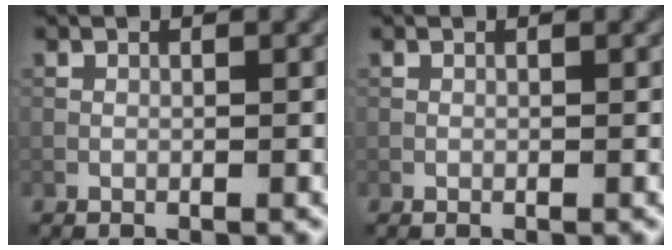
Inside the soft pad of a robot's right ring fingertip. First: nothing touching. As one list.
[{"total": 0.0}]